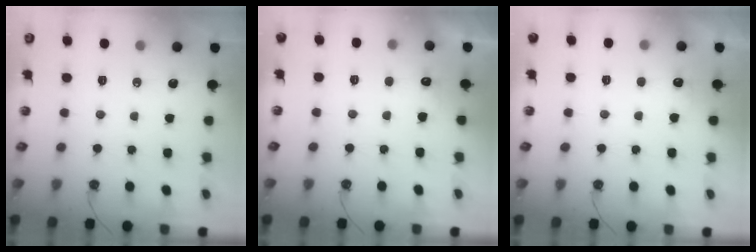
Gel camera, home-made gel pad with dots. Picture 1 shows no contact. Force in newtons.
{"total": 4.6, "press": 4.4, "slide": 1.2}
{"total": 4.4, "press": 4.2, "slide": 1.2}